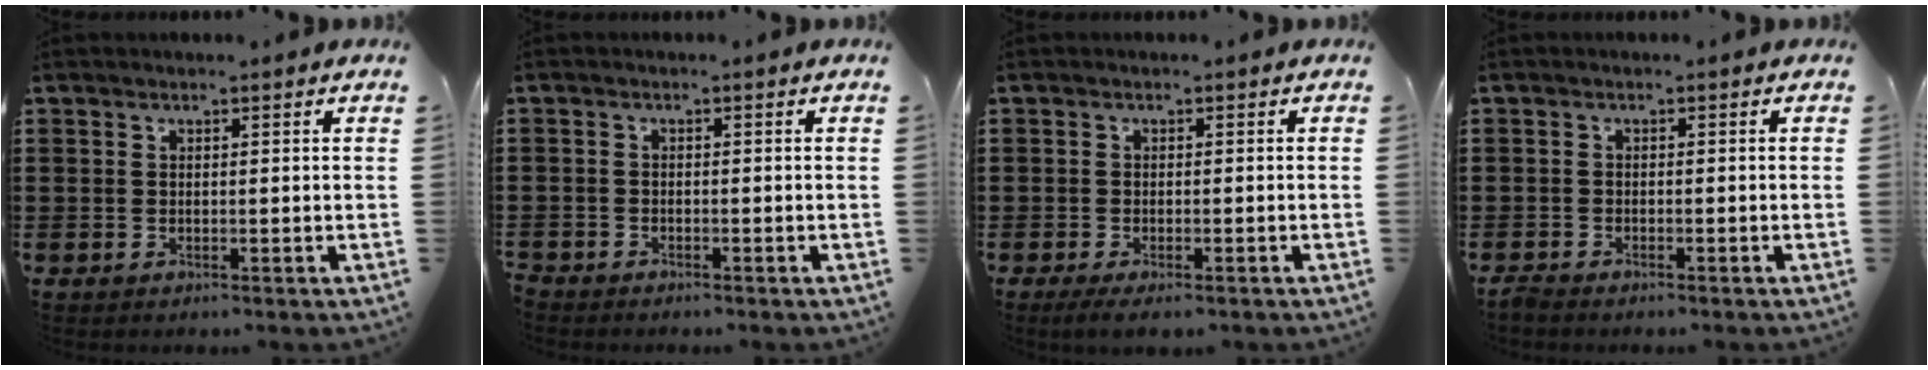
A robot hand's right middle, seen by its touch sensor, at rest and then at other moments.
{"total": 1.2, "force": [-1.1, 0.3, -0.1], "torque": [-0.002, -0.001, -0.023]}
{"total": 1.3, "force": [-1.2, 0.3, 0.6], "torque": [-0.019, -0.002, -0.025]}
{"total": 1.2, "force": [-1.2, 0.2, 0.2], "torque": [-0.007, -0.001, -0.024]}